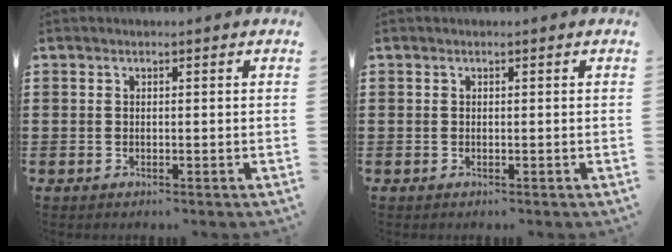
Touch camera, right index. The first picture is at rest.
{"total": 0.0}